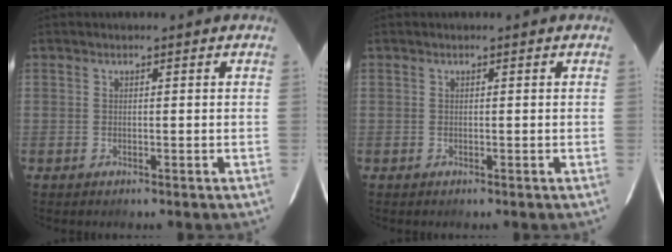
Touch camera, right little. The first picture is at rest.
{"total": 0.0}